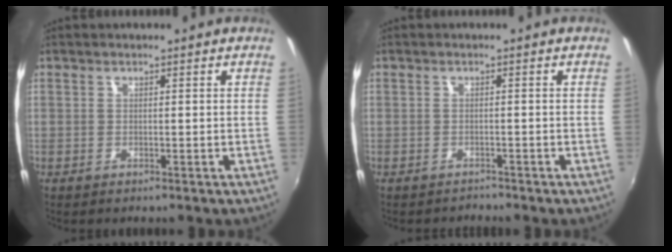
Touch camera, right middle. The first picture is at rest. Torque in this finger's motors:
{"motor_torque": [-0.05, -0.07, -0.20, -0.01]}